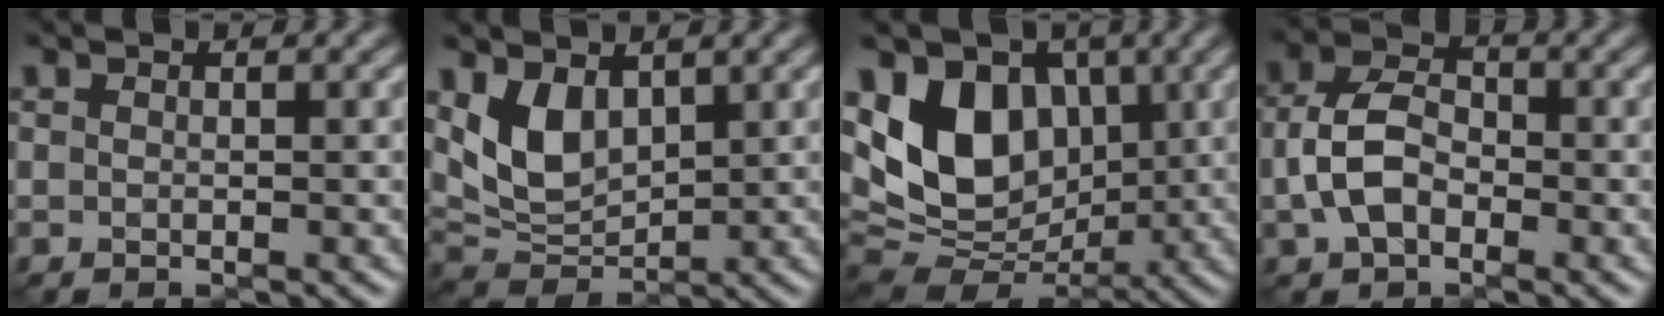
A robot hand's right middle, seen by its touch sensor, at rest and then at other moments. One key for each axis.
{"total": 5.0, "fx": 1.6, "fy": 3.2, "fz": 3.4, "tx": -0.071, "ty": -0.012, "tz": 0.033}
{"total": 10.4, "fx": 1.9, "fy": 7.4, "fz": 7.0, "tx": -0.130, "ty": 0.002, "tz": 0.019}
{"total": 4.6, "fx": -1.1, "fy": 3.1, "fz": 3.2, "tx": -0.069, "ty": 0.002, "tz": -0.028}